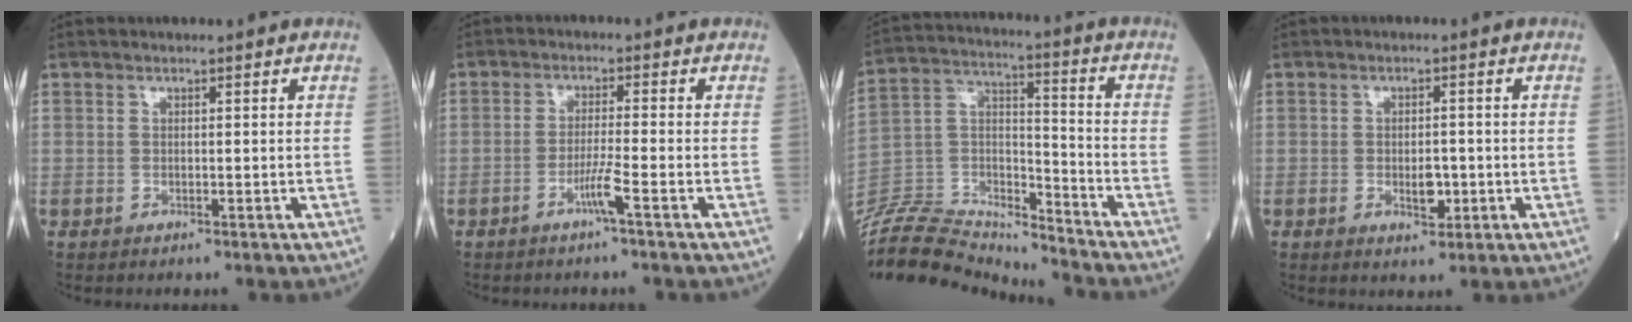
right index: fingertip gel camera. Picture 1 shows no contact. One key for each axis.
{"total": 3.3, "fx": -1.9, "fy": -0.8, "fz": 2.6, "tx": -0.051, "ty": -0.006, "tz": -0.042}
{"total": 20.3, "fx": -19.8, "fy": 2.8, "fz": 3.4, "tx": -0.072, "ty": 0.037, "tz": -0.335}
{"total": 3.2, "fx": -0.9, "fy": 1.5, "fz": 2.8, "tx": -0.042, "ty": 0.001, "tz": -0.010}